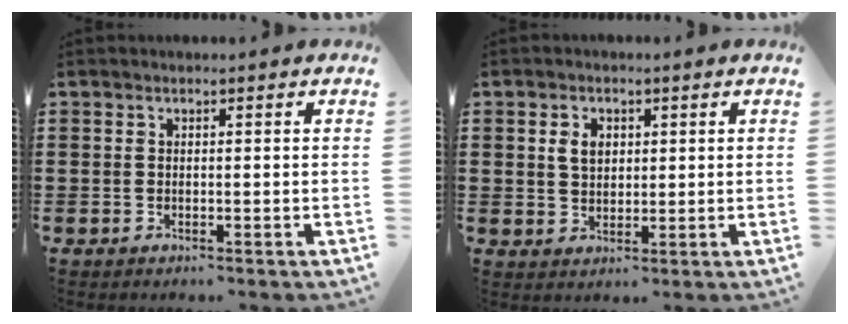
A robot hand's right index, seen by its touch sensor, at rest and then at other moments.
{"total": 3.1, "force": [0.9, 2.2, 2.0], "torque": [-0.047, 0.011, 0.015]}